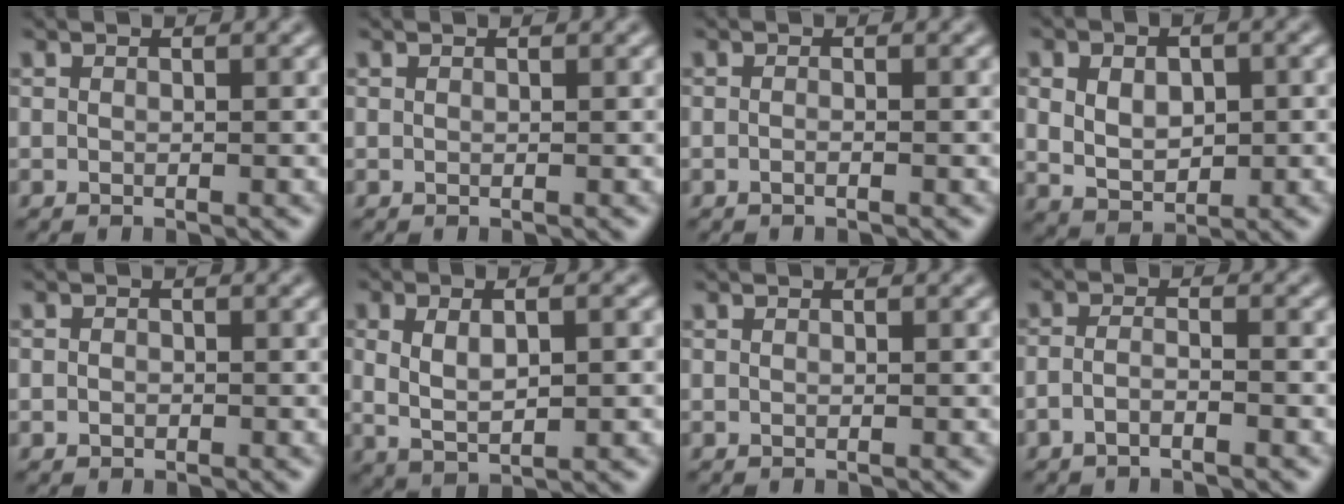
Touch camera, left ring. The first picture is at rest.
{"total": 0.0}
{"total": 0.7, "force": [-0.4, 0.2, 0.6], "torque": [-0.012, -0.005, -0.012]}
{"total": 5.3, "force": [0.5, 3.5, 3.9], "torque": [-0.066, -0.001, 0.014]}
{"total": 0.7, "force": [-0.4, 0.6, 0.2], "torque": [-0.004, -0.003, -0.007]}
{"total": 4.4, "force": [0.5, 1.9, 3.9], "torque": [-0.079, 0.000, 0.015]}
{"total": 0.0}
{"total": 1.9, "force": [-1.3, 0.5, 1.4], "torque": [-0.027, 0.001, -0.028]}